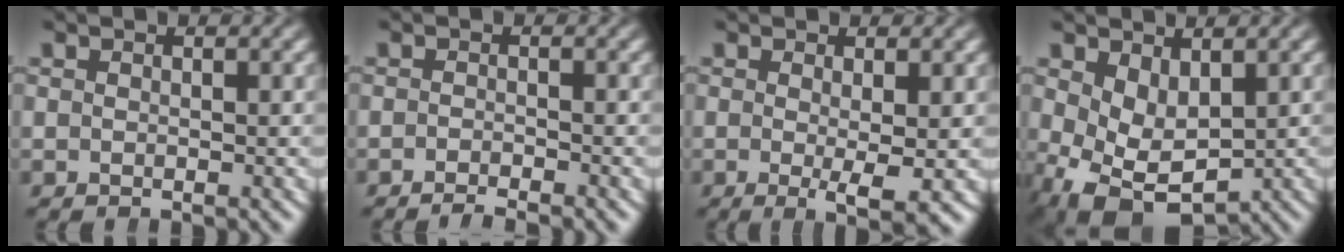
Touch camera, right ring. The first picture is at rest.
{"total": 1.8, "force": [-1.8, 0.0, 0.3], "torque": [-0.007, -0.006, -0.032]}
{"total": 3.7, "force": [-1.2, 0.5, 3.5], "torque": [-0.059, -0.029, -0.009]}
{"total": 7.9, "force": [-2.9, 5.6, 4.8], "torque": [-0.115, -0.062, -0.024]}